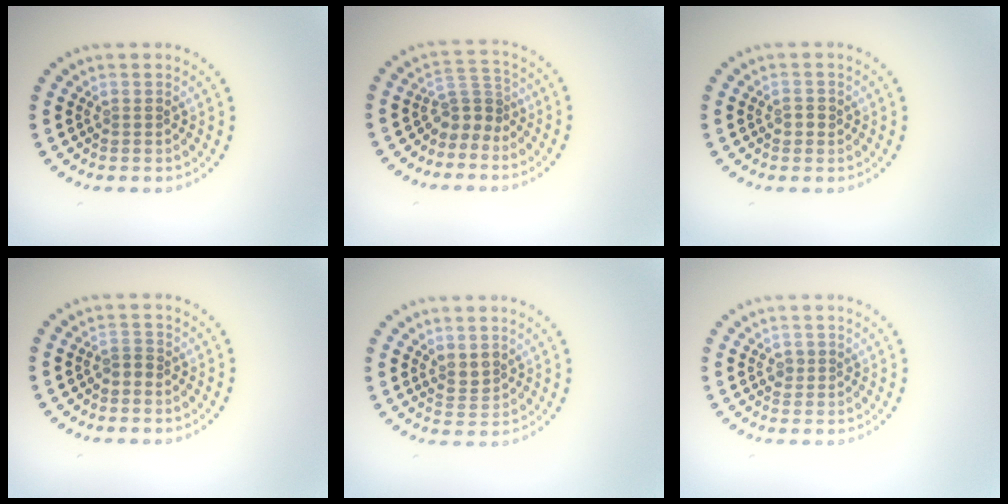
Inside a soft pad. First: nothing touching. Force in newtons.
{"total": 2.6, "press": 1.8, "slide": 1.9}
{"total": 0.9, "press": 0.9, "slide": 0.2}
{"total": 1.0, "press": 0.8, "slide": 0.5}
{"total": 1.6, "press": 1.4, "slide": 0.7}
{"total": 0.8, "press": 0.8, "slide": 0.3}